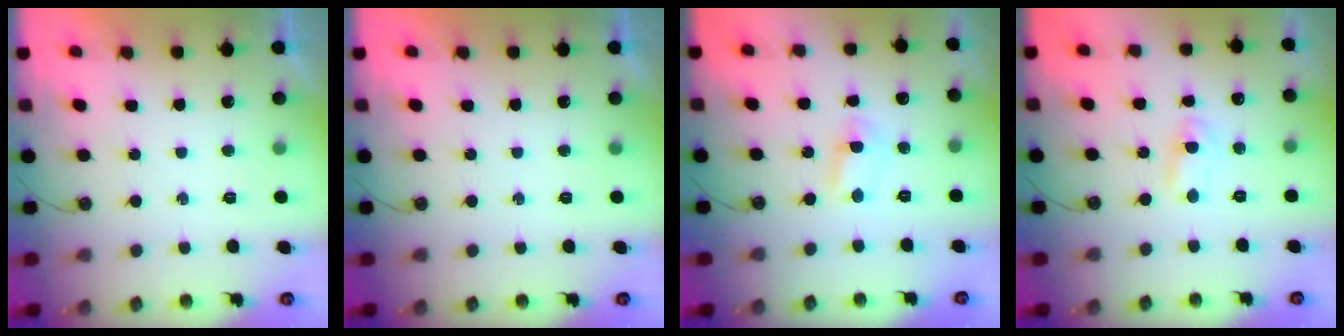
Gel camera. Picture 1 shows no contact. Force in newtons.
{"total": 0.0}
{"total": 1.8, "press": 1.8, "slide": 0.2}
{"total": 1.7, "press": 1.7, "slide": 0.3}